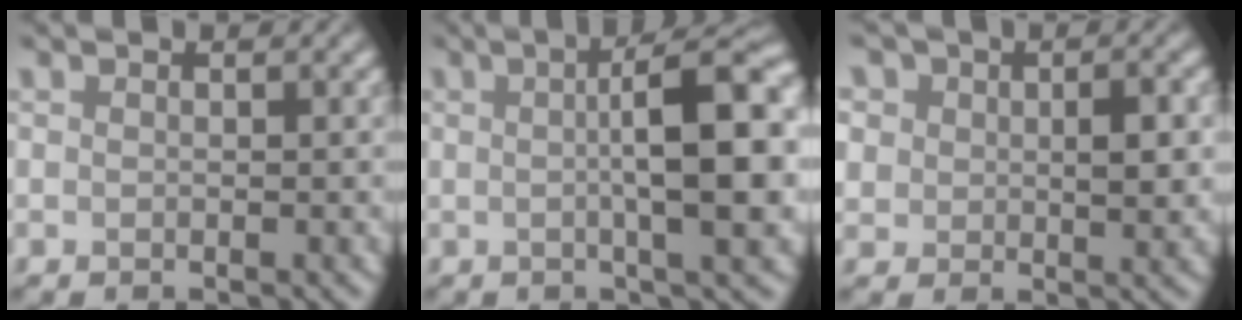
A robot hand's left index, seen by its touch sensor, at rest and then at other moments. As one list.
[{"total": 9.1, "force": [0.7, 2.2, 8.8], "torque": [-0.109, 0.013, 0.007]}, {"total": 4.6, "force": [1.0, 3.5, 2.8], "torque": [-0.046, 0.000, 0.013]}]